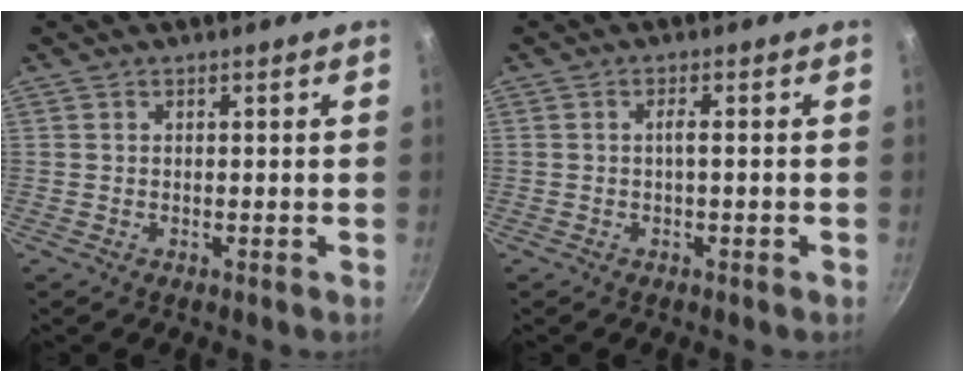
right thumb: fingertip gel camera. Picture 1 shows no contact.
{"total": 1.8, "force": [-0.4, 0.1, 1.8], "torque": [-0.038, 0.004, -0.008]}